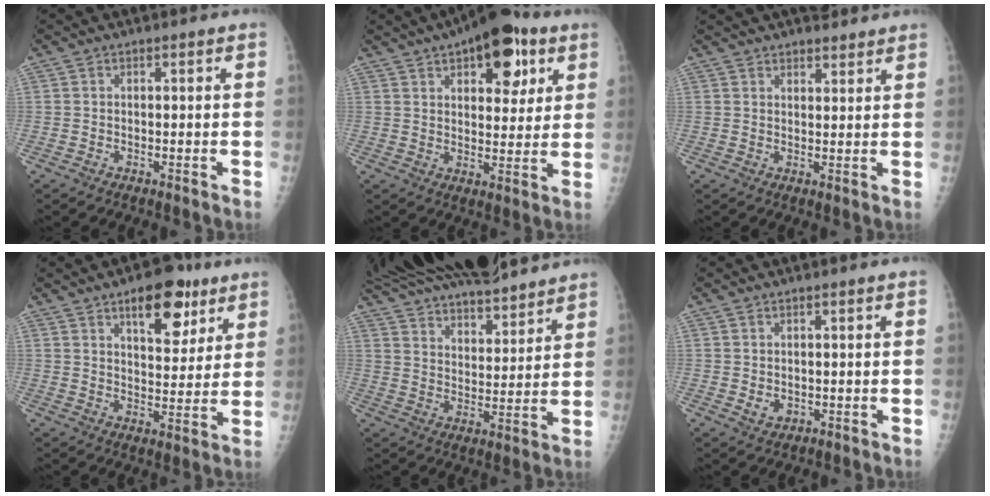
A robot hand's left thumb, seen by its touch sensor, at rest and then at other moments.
{"total": 15.0, "force": [7.5, 7.1, 10.9], "torque": [-0.106, -0.017, 0.104]}
{"total": 7.6, "force": [6.4, 2.3, 3.4], "torque": [-0.027, -0.004, 0.096]}
{"total": 12.0, "force": [6.9, 5.6, 8.1], "torque": [-0.080, -0.033, 0.101]}
{"total": 22.7, "force": [19.2, 6.8, 9.9], "torque": [-0.152, -0.038, 0.301]}
{"total": 2.1, "force": [-0.1, 1.5, 1.5], "torque": [-0.015, -0.003, 0.006]}